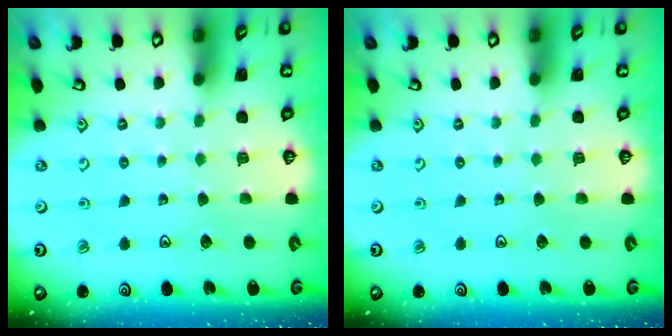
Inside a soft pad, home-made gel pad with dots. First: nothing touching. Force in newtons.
{"total": 0.0}